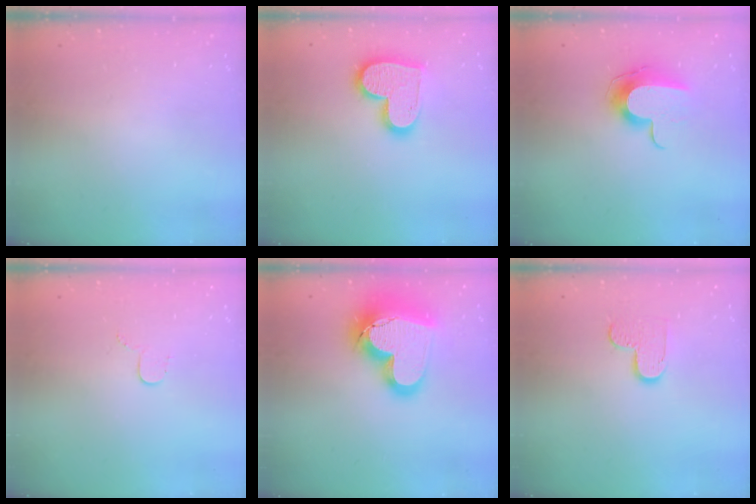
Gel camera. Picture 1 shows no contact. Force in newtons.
{"total": 13.9, "press": 13.9, "slide": 1.2}
{"total": 9.9, "press": 9.9, "slide": 0.2}
{"total": 3.4, "press": 3.4, "slide": 0.4}
{"total": 21.8, "press": 21.7, "slide": 1.8}
{"total": 6.3, "press": 6.3, "slide": 0.4}